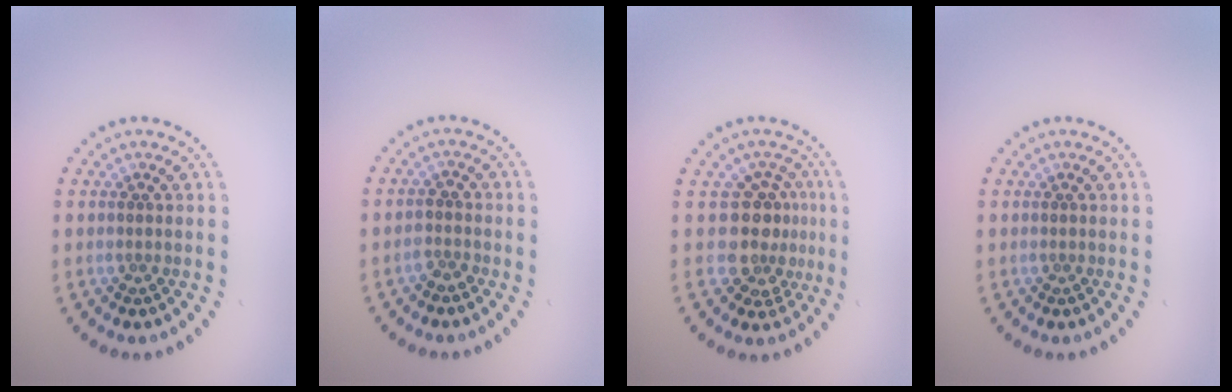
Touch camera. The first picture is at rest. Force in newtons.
{"total": 1.4, "press": 1.3, "slide": 0.6}
{"total": 3.8, "press": 2.9, "slide": 2.5}
{"total": 0.0}